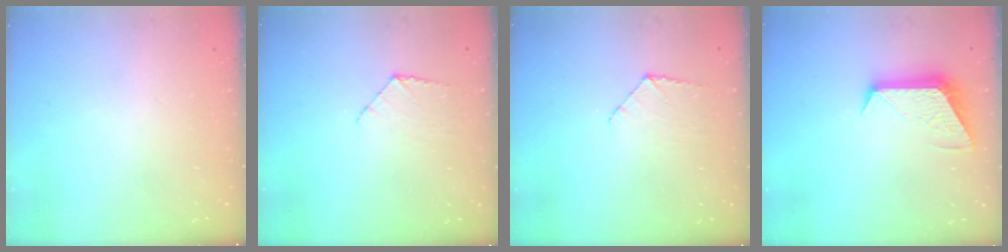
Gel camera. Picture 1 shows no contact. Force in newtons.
{"total": 6.1, "press": 6.1, "slide": 0.5}
{"total": 6.1, "press": 6.1, "slide": 0.5}
{"total": 11.8, "press": 11.8, "slide": 0.8}